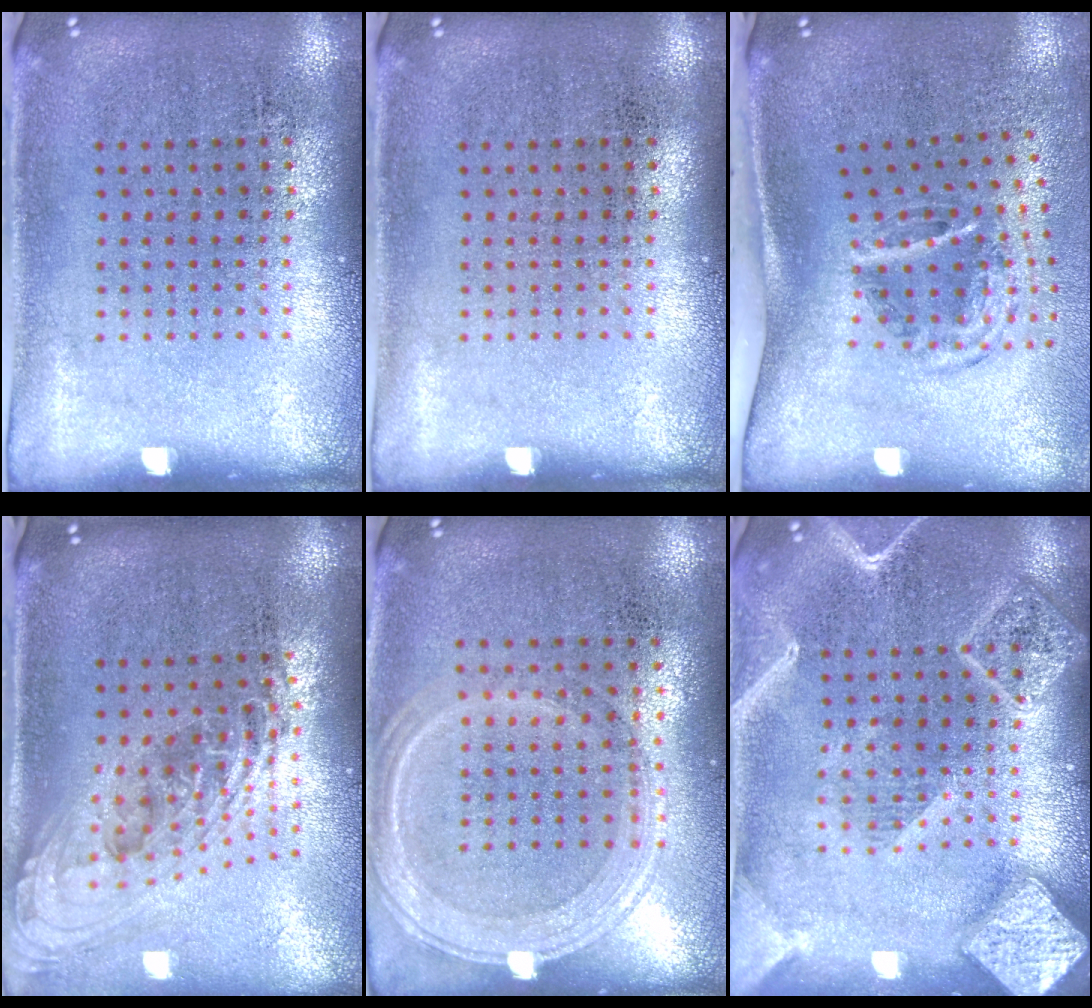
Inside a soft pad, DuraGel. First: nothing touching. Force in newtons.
{"total": 0.0}
{"total": 2.1, "press": 1.2, "slide": 1.7}
{"total": 2.2, "press": 1.6, "slide": 1.6}
{"total": 1.2, "press": 1.2, "slide": 0.4}
{"total": 2.8, "press": 2.8, "slide": 0.3}